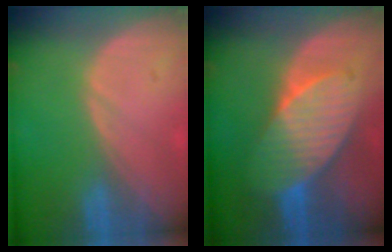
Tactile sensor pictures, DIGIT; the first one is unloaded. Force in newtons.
{"total": 8.0, "press": 8.0, "slide": 0.2}